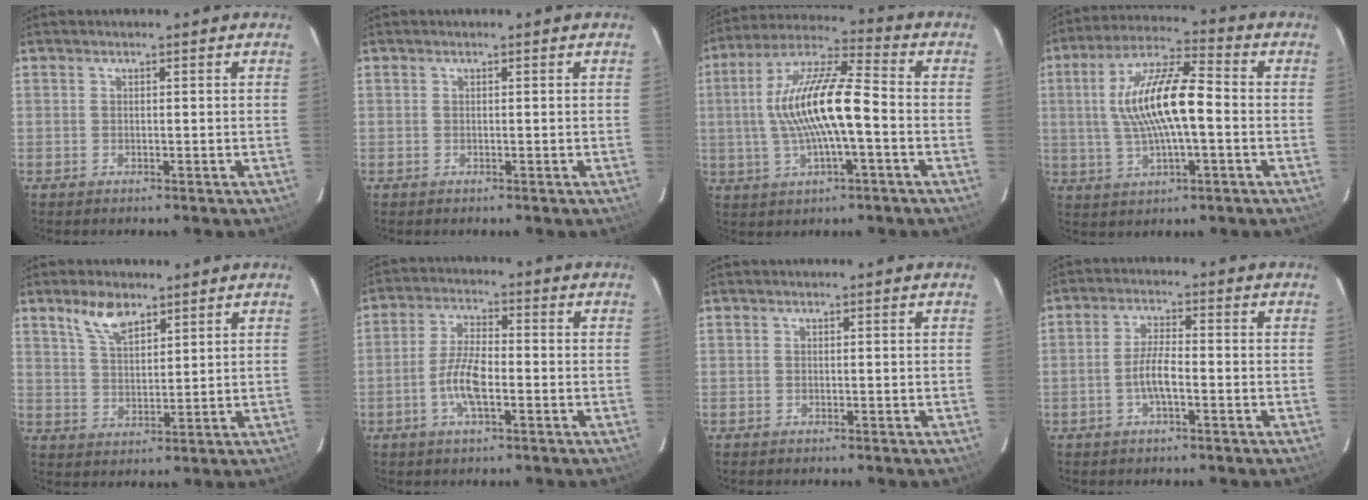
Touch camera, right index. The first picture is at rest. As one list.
[{"total": 0.0}, {"total": 15.0, "force": [-1.4, 3.3, 14.5], "torque": [-0.281, 0.016, -0.030]}, {"total": 14.0, "force": [-0.3, 3.7, 13.5], "torque": [-0.255, 0.015, -0.007]}, {"total": 6.7, "force": [4.6, 2.9, 3.9], "torque": [-0.069, 0.005, 0.091]}, {"total": 7.2, "force": [-2.3, 2.4, 6.4], "torque": [-0.132, 0.005, -0.046]}, {"total": 0.0}, {"total": 4.8, "force": [-1.6, 1.2, 4.4], "torque": [-0.091, 0.005, -0.030]}]